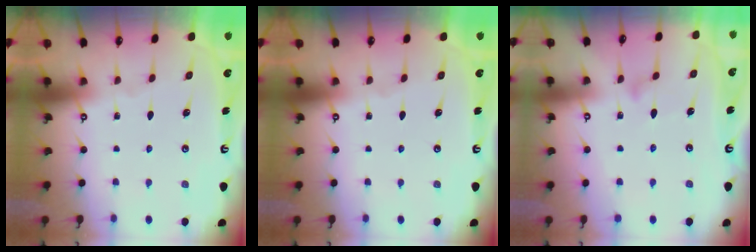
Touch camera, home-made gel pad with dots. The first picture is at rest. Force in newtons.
{"total": 0.0}
{"total": 8.1, "press": 8.1, "slide": 0.5}